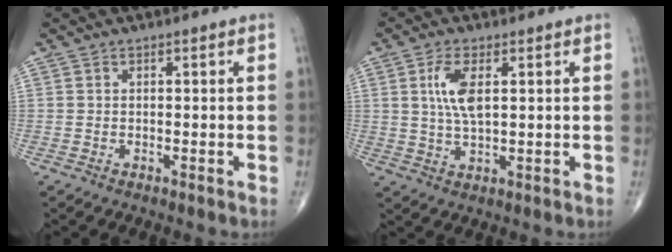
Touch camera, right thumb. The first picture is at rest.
{"total": 6.4, "force": [1.6, 2.5, 5.6], "torque": [-0.115, -0.006, 0.033]}